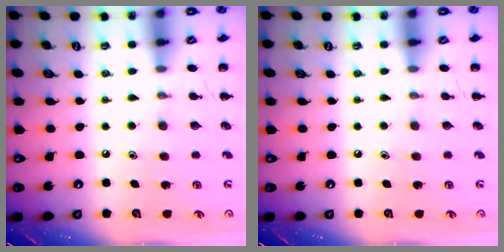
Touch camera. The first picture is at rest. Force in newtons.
{"total": 0.0}